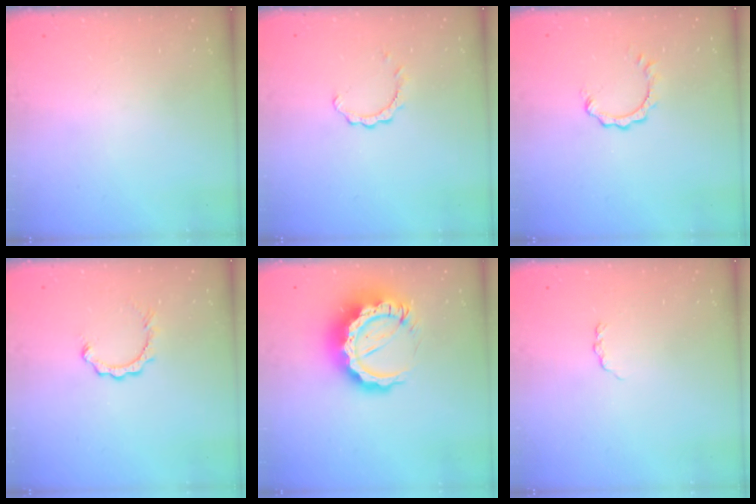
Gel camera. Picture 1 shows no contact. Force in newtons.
{"total": 2.0, "press": 2.0, "slide": 0.2}
{"total": 1.3, "press": 1.2, "slide": 0.2}
{"total": 2.3, "press": 2.3, "slide": 0.3}
{"total": 14.6, "press": 14.4, "slide": 1.8}
{"total": 2.9, "press": 2.8, "slide": 0.4}